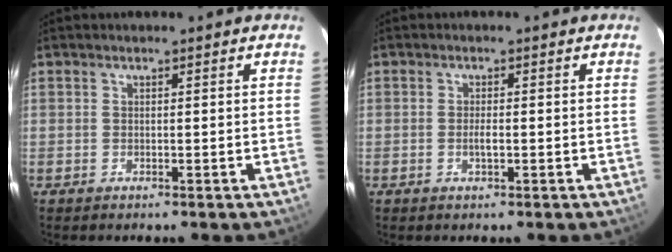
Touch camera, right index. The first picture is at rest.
{"total": 1.6, "force": [-0.4, 0.4, 1.5], "torque": [-0.028, -0.002, -0.008]}